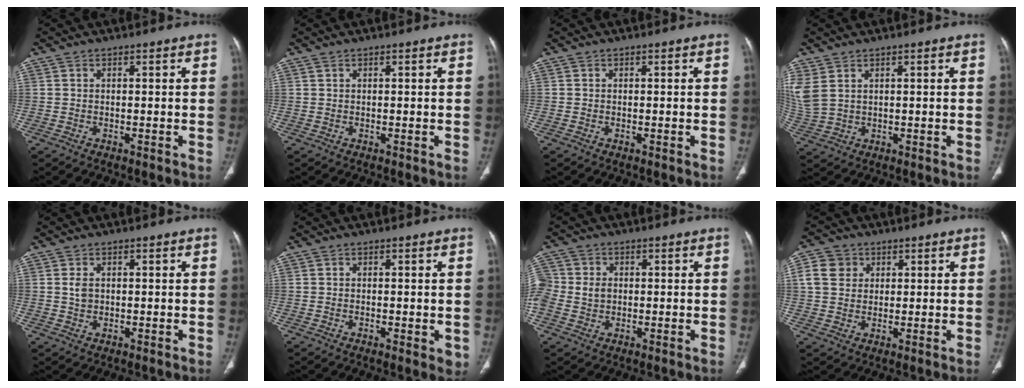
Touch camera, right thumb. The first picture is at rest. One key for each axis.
{"total": 0.0}
{"total": 0.0}
{"total": 5.9, "fx": 2.6, "fy": 3.7, "fz": 3.8, "tx": -0.101, "ty": 0.002, "tz": 0.064}
{"total": 1.8, "fx": 0.3, "fy": 1.3, "fz": 1.3, "tx": -0.023, "ty": -0.002, "tz": 0.007}
{"total": 3.0, "fx": -0.5, "fy": 1.3, "fz": 2.7, "tx": -0.027, "ty": -0.006, "tz": -0.008}
{"total": 8.3, "fx": 0.2, "fy": 7.0, "fz": 4.6, "tx": -0.112, "ty": 0.015, "tz": 0.006}
{"total": 6.3, "fx": 1.9, "fy": 5.5, "fz": 2.6, "tx": -0.030, "ty": 0.002, "tz": 0.033}